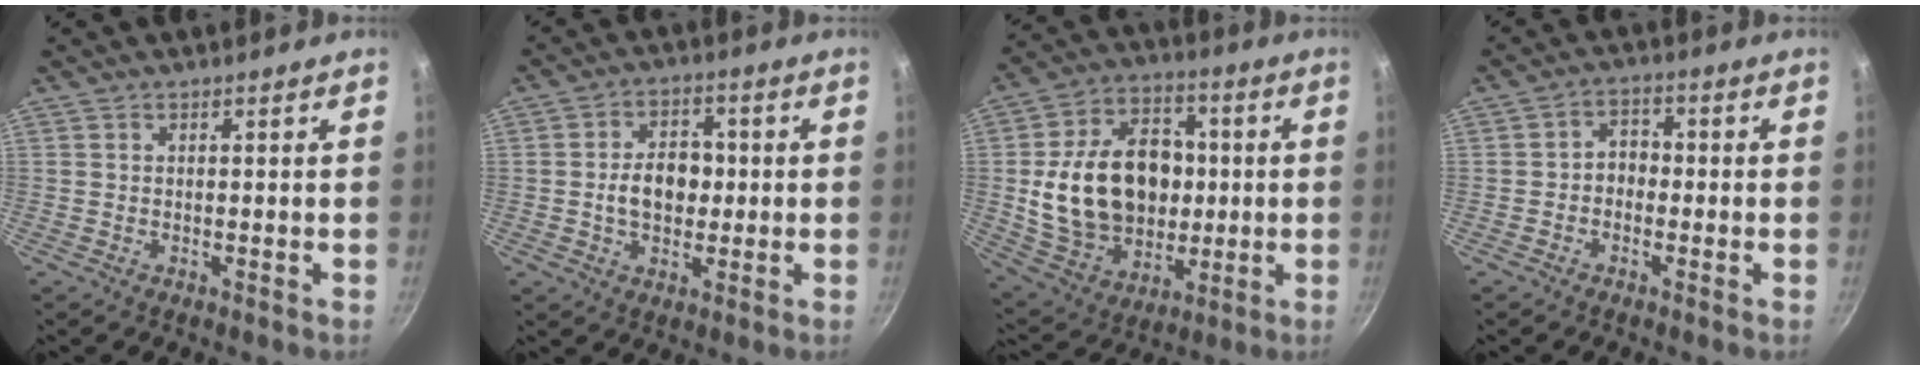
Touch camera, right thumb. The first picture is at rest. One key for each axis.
{"total": 8.6, "fx": -0.3, "fy": 6.1, "fz": 6.0, "tx": -0.067, "ty": 0.013, "tz": -0.009}
{"total": 22.9, "fx": 0.6, "fy": 16.9, "fz": 15.5, "tx": -0.231, "ty": 0.022, "tz": 0.021}
{"total": 4.1, "fx": -0.9, "fy": 3.2, "fz": 2.3, "tx": -0.015, "ty": 0.020, "tz": -0.024}